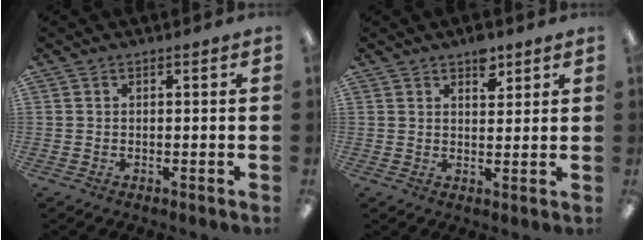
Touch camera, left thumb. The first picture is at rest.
{"total": 4.9, "force": [3.4, 2.4, 2.6], "torque": [-0.016, -0.020, 0.054]}